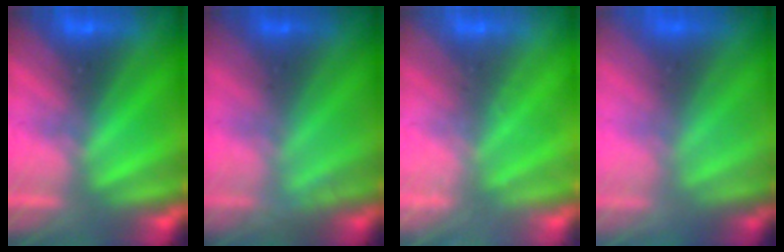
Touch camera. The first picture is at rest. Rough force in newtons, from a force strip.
{"total": 2.7}
{"total": 2.4}
{"total": 7.4}